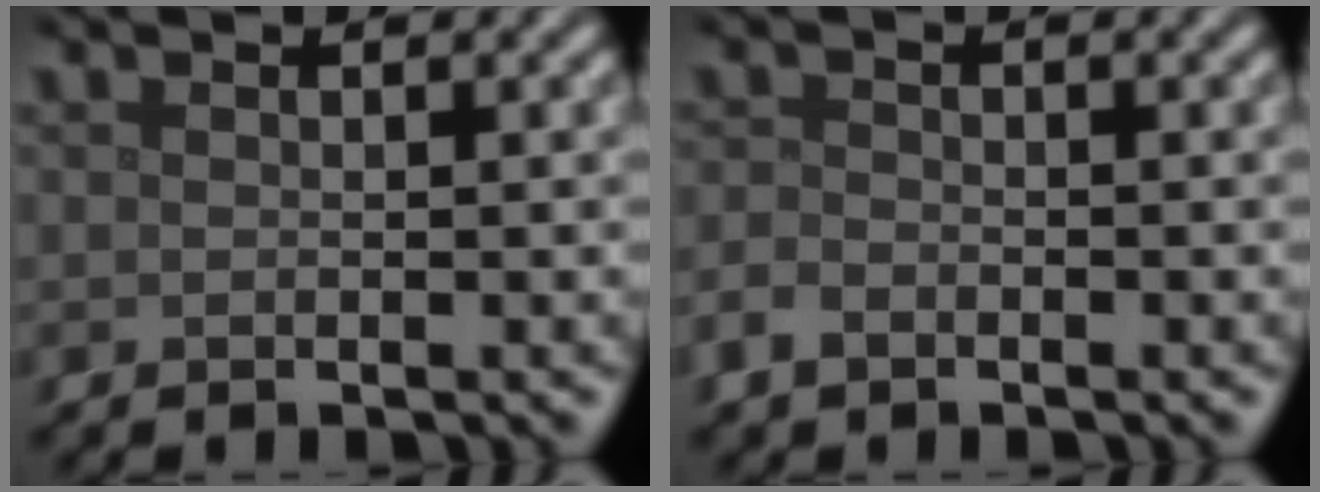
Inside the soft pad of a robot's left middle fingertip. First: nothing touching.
{"total": 1.6, "force": [-1.1, 1.0, 0.7], "torque": [-0.012, -0.001, -0.027]}